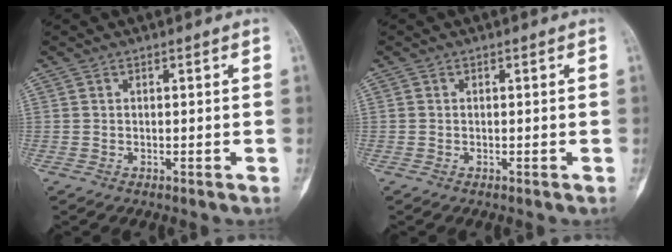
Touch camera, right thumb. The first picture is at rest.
{"total": 0.0}